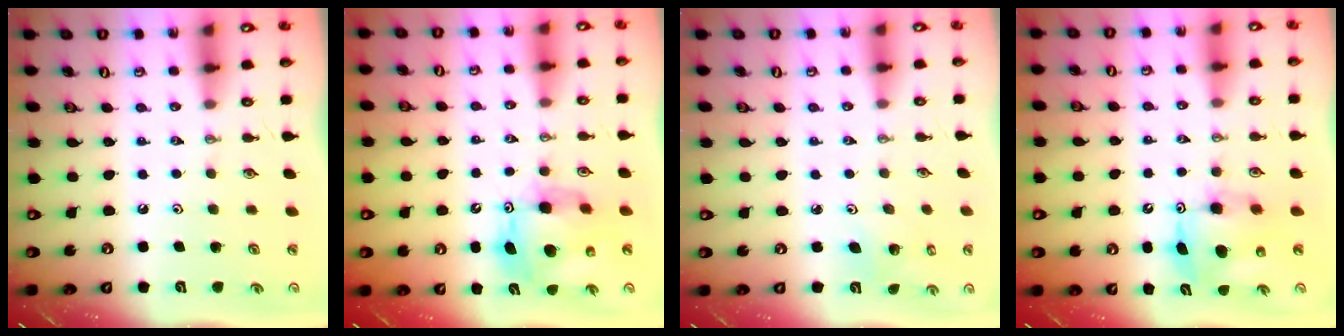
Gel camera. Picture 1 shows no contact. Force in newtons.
{"total": 12.3, "press": 12.2, "slide": 1.1}
{"total": 3.4, "press": 3.4, "slide": 0.4}
{"total": 8.1, "press": 8.1, "slide": 0.7}